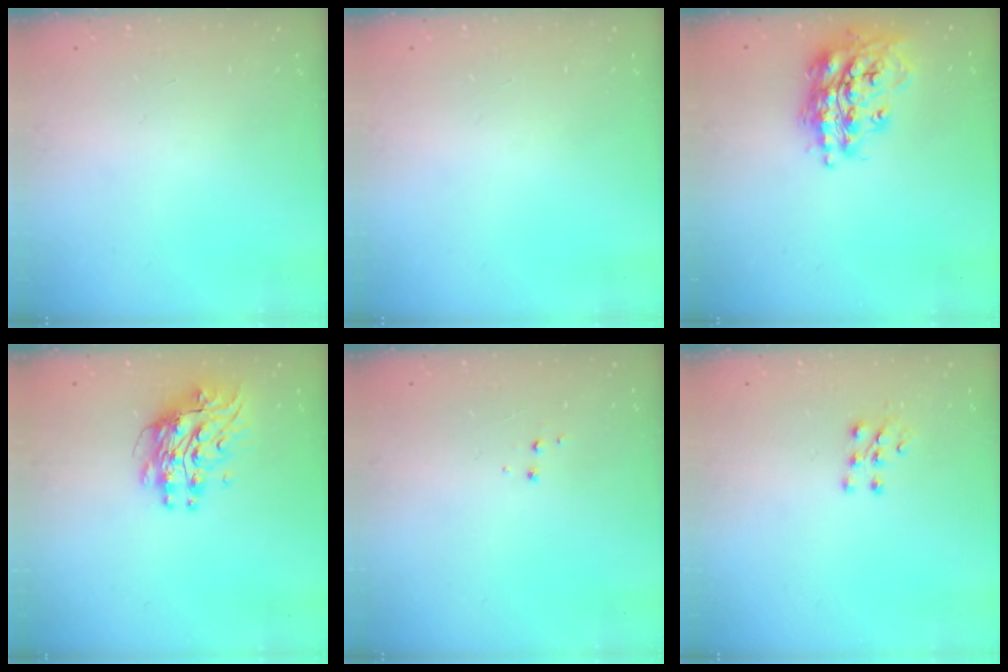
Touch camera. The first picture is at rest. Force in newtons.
{"total": 0.0}
{"total": 17.7, "press": 17.6, "slide": 1.5}
{"total": 9.8, "press": 9.7, "slide": 0.8}
{"total": 3.9, "press": 3.9, "slide": 0.5}
{"total": 6.0, "press": 6.0, "slide": 0.5}